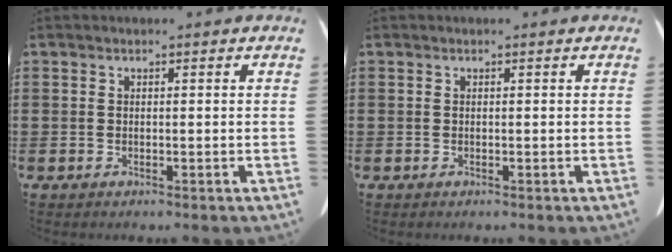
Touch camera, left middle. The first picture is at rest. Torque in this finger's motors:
{"motor_torque": [0.00, 0.00, 0.00, 0.00]}